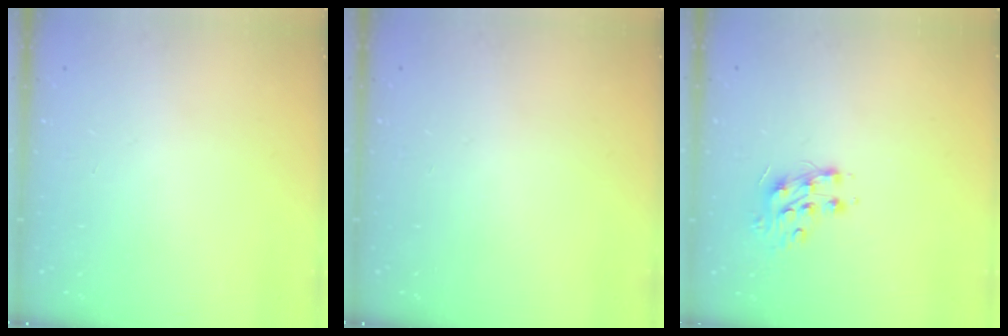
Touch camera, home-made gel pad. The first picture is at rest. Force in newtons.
{"total": 0.0}
{"total": 8.4, "press": 8.4, "slide": 0.2}